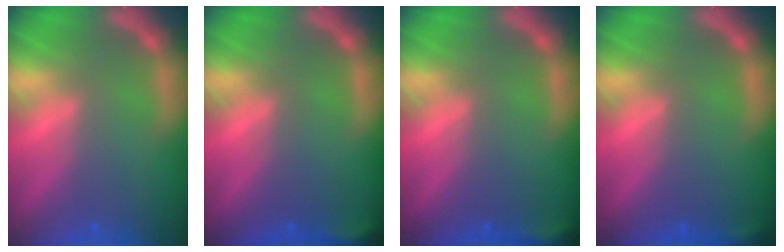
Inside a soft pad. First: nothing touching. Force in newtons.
{"total": 1.9}
{"total": 1.9}
{"total": 0.9}